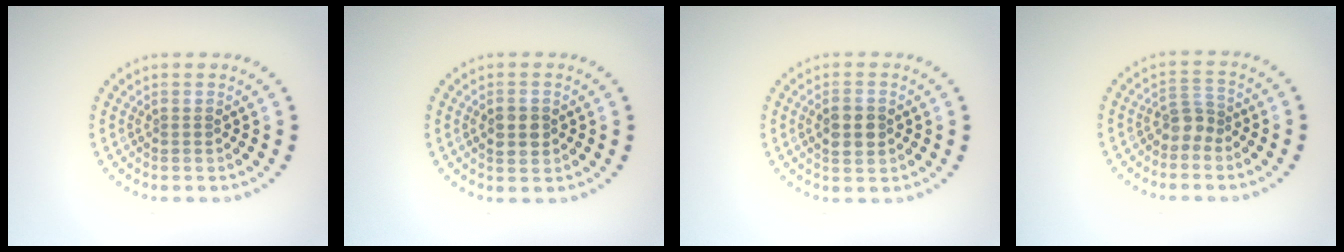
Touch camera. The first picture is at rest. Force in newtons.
{"total": 2.7, "press": 2.7, "slide": 0.2}
{"total": 2.6, "press": 2.6, "slide": 0.1}
{"total": 2.0, "press": 1.5, "slide": 1.3}